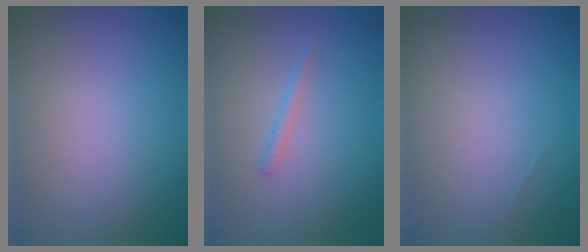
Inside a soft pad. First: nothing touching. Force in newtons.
{"total": 0.8, "press": 0.8, "slide": 0.1}
{"total": 0.0}